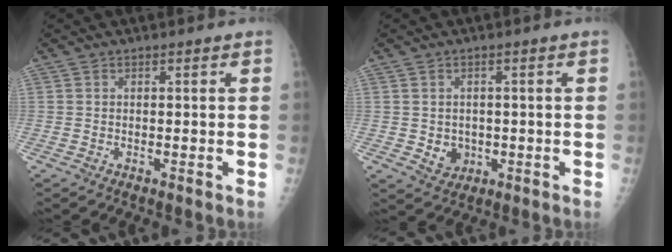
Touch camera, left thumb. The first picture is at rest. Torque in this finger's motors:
{"motor_torque": [-0.59, 0.16, 0.07, -0.02, 0.00]}